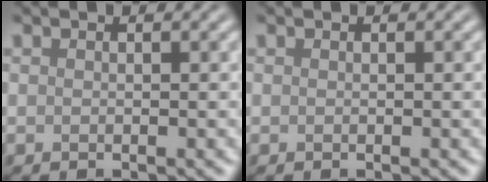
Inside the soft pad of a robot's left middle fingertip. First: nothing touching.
{"total": 0.0}